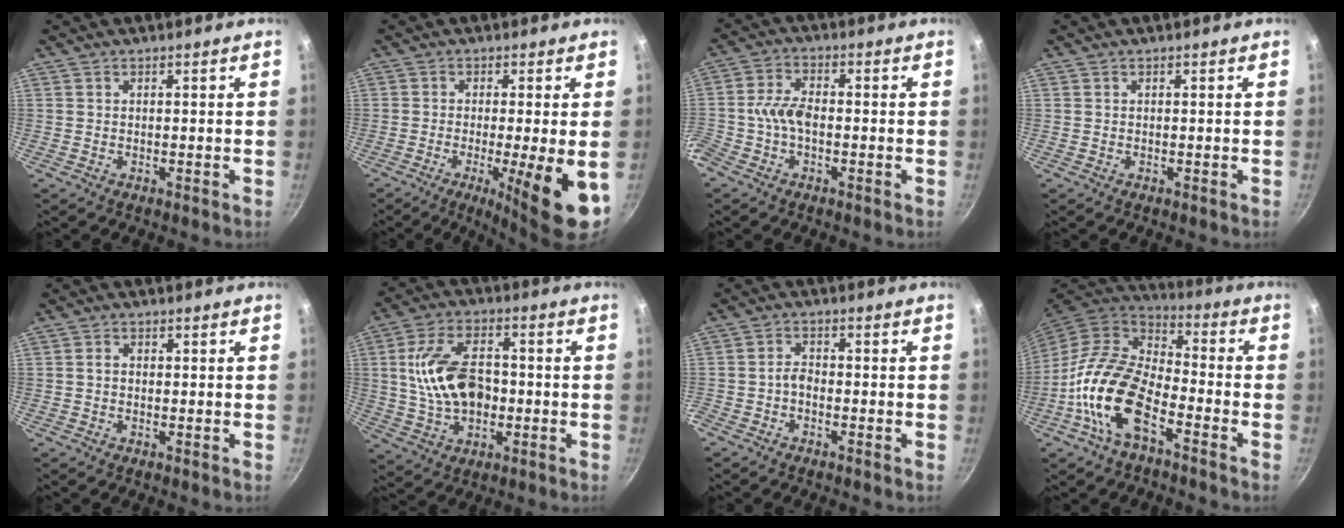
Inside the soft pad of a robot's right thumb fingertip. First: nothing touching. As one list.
[{"total": 11.2, "force": [-3.1, 1.5, 10.6], "torque": [-0.154, -0.008, -0.043]}, {"total": 6.0, "force": [-2.0, 3.4, 4.5], "torque": [-0.100, 0.021, -0.052]}, {"total": 0.0}, {"total": 1.4, "force": [0.0, 1.1, 0.9], "torque": [-0.016, 0.006, -0.003]}, {"total": 14.2, "force": [-0.2, 9.1, 10.9], "torque": [-0.182, 0.020, -0.004]}, {"total": 2.3, "force": [-1.5, 1.2, 1.2], "torque": [-0.028, 0.016, -0.033]}, {"total": 16.5, "force": [-6.7, 8.4, 12.5], "torque": [-0.224, 0.045, -0.143]}]